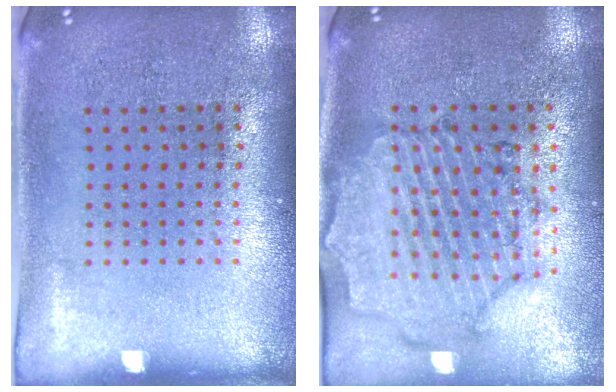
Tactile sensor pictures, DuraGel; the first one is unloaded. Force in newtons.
{"total": 1.6, "press": 1.6, "slide": 0.4}